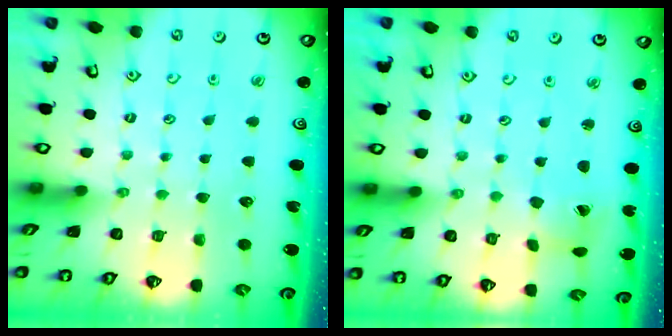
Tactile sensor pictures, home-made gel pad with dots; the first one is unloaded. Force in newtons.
{"total": 3.0, "press": 3.0, "slide": 0.3}